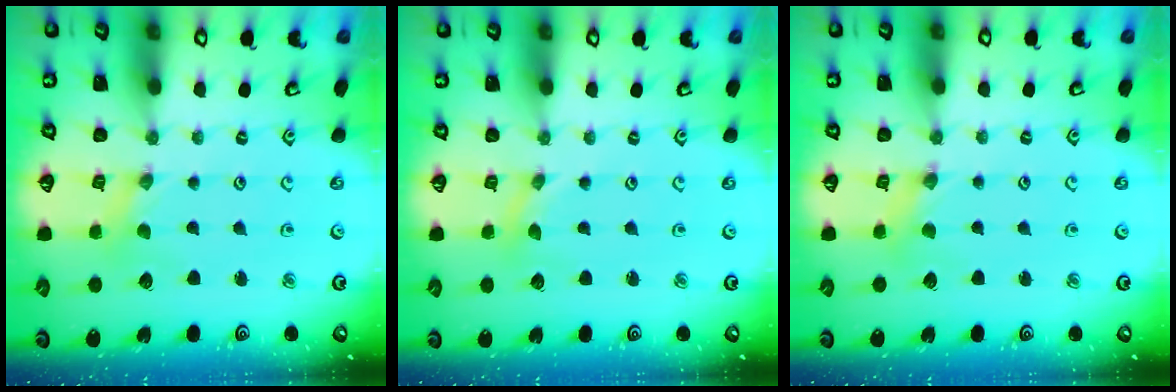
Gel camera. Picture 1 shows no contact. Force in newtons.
{"total": 0.8, "press": 0.8, "slide": 0.0}
{"total": 2.5, "press": 2.5, "slide": 0.3}